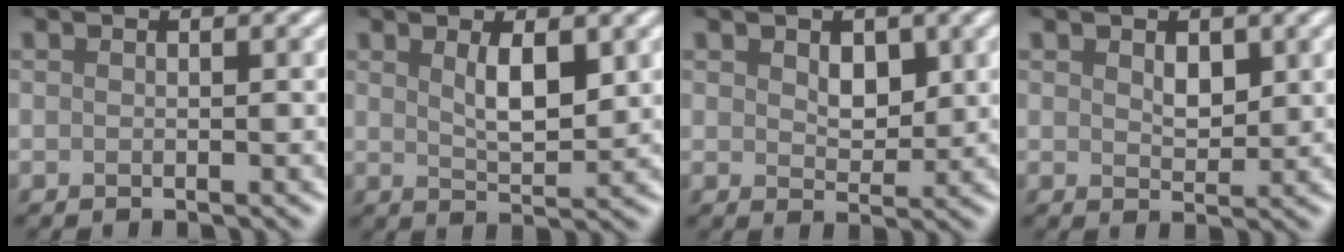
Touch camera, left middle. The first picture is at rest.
{"total": 3.2, "force": [1.2, 1.1, 2.7], "torque": [-0.050, -0.005, 0.026]}
{"total": 2.4, "force": [0.8, 1.6, 1.6], "torque": [-0.030, -0.004, 0.015]}
{"total": 1.9, "force": [0.8, 1.2, 1.3], "torque": [-0.022, -0.004, 0.017]}